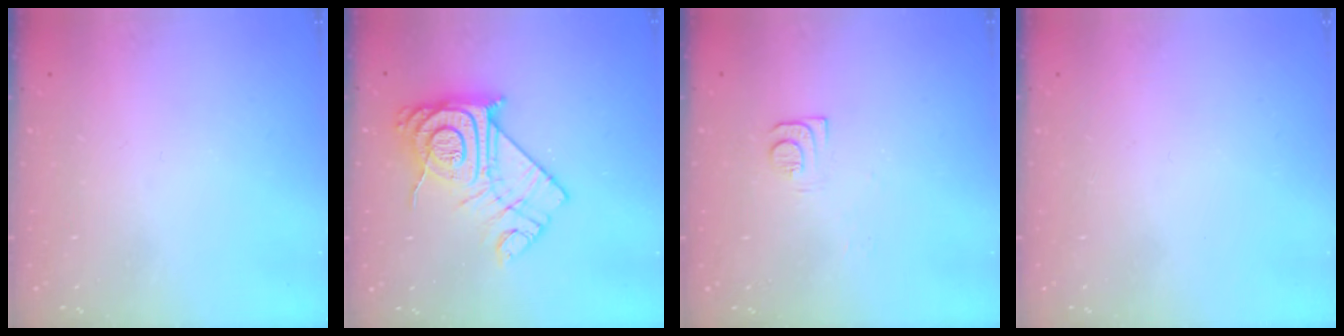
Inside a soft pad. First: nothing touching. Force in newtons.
{"total": 18.1, "press": 18.0, "slide": 1.5}
{"total": 5.9, "press": 5.9, "slide": 0.8}
{"total": 1.6, "press": 1.6, "slide": 0.1}